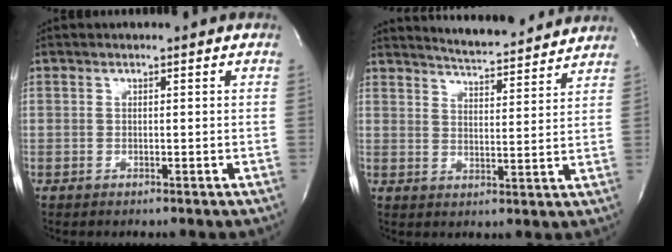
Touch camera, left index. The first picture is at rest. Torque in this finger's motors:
{"motor_torque": [-0.14, -0.10, 0.32, 0.07]}